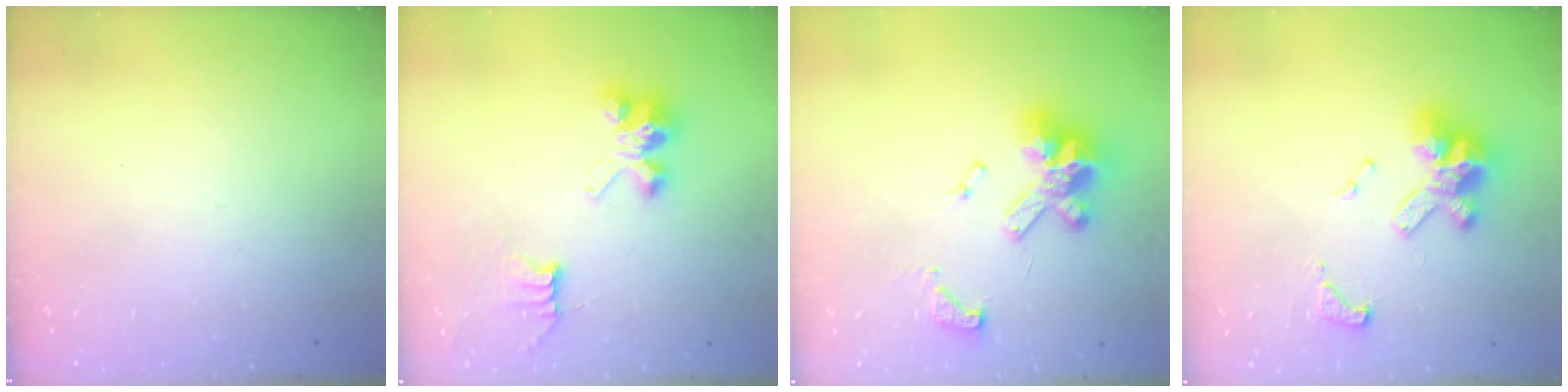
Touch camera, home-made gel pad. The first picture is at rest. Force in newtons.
{"total": 7.0, "press": 7.0, "slide": 0.2}
{"total": 14.5, "press": 14.5, "slide": 0.9}
{"total": 13.5, "press": 13.4, "slide": 1.8}